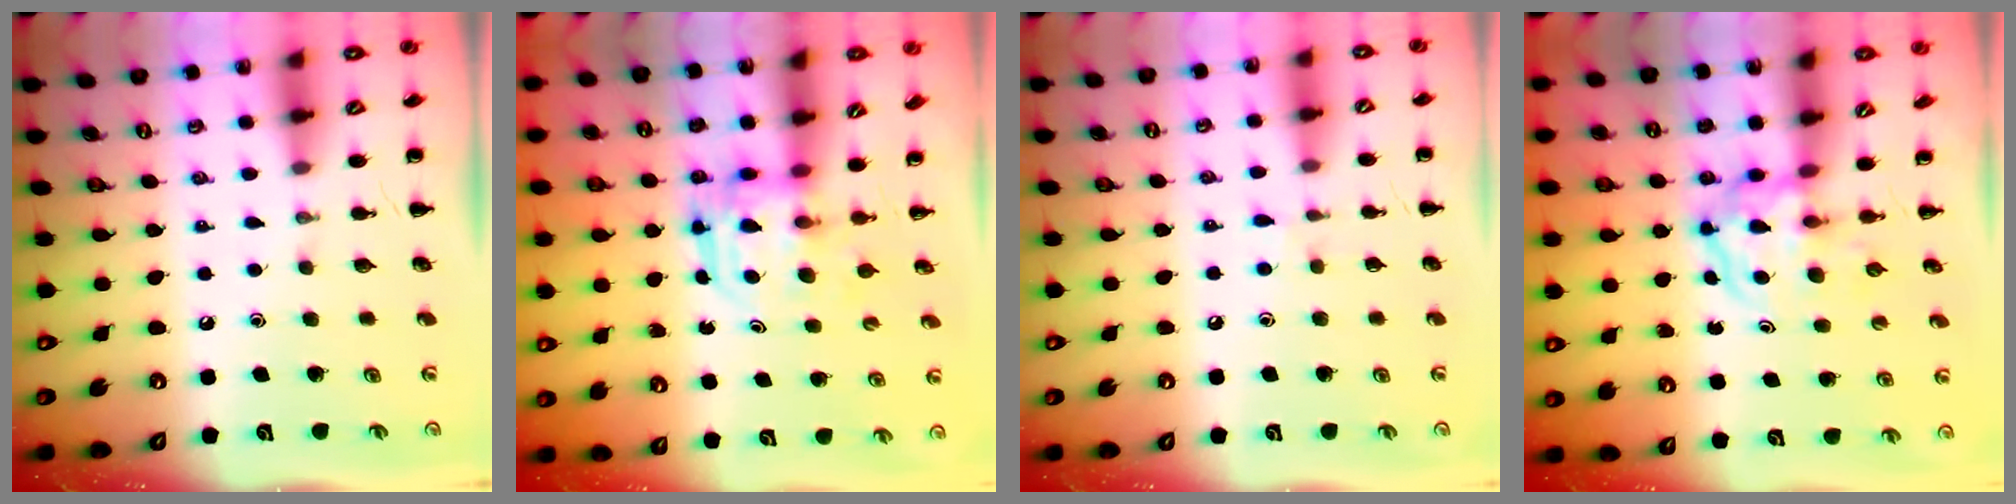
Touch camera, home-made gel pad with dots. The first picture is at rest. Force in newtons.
{"total": 3.1, "press": 3.1, "slide": 0.2}
{"total": 3.9, "press": 3.6, "slide": 1.5}
{"total": 3.9, "press": 3.9, "slide": 0.4}